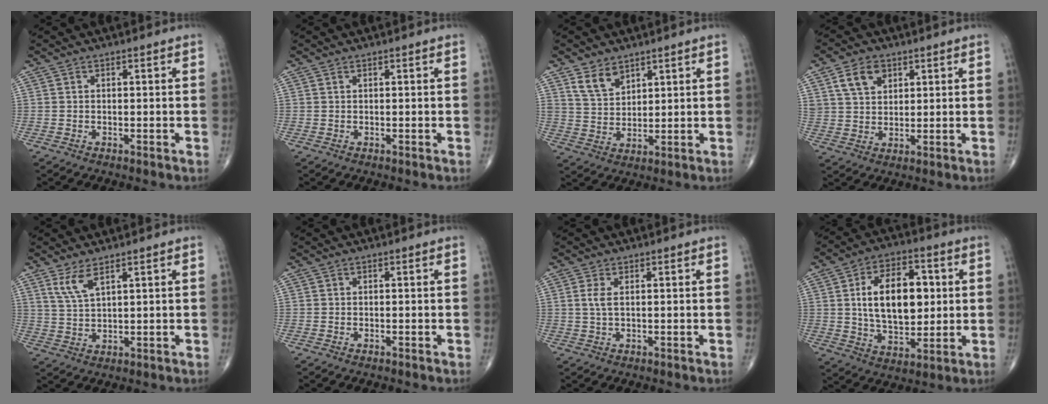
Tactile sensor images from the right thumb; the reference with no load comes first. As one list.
[{"total": 0.0}, {"total": 5.9, "force": [3.9, 3.5, 2.7], "torque": [-0.032, -0.027, 0.084]}, {"total": 6.9, "force": [3.3, 4.7, 3.7], "torque": [-0.050, -0.012, 0.063]}, {"total": 4.4, "force": [2.8, 1.1, 3.2], "torque": [-0.071, -0.017, 0.065]}, {"total": 0.0}, {"total": 2.3, "force": [0.6, 0.8, 2.0], "torque": [-0.052, 0.003, 0.017]}, {"total": 16.4, "force": [2.2, 9.5, 13.2], "torque": [-0.180, 0.000, 0.039]}]